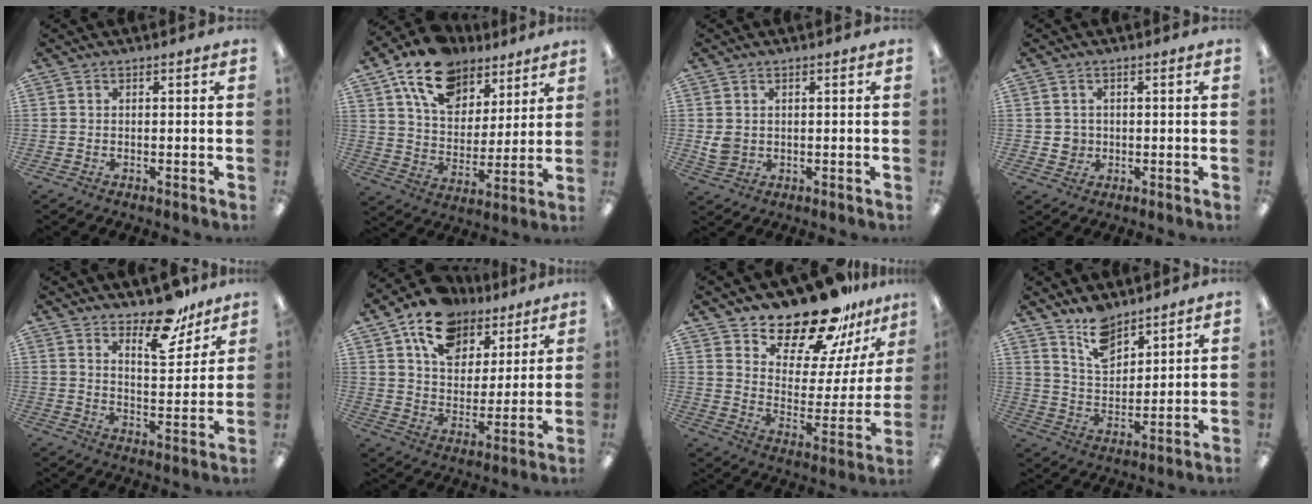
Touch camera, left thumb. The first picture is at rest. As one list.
[{"total": 16.8, "force": [11.2, 10.0, 7.4], "torque": [-0.129, -0.054, 0.206]}, {"total": 3.4, "force": [1.0, 2.8, 1.6], "torque": [-0.023, 0.000, 0.021]}, {"total": 2.7, "force": [0.3, 2.6, 0.5], "torque": [-0.006, 0.001, 0.002]}, {"total": 11.8, "force": [9.1, 4.8, 5.7], "torque": [-0.059, -0.064, 0.157]}, {"total": 15.4, "force": [10.5, 9.4, 6.3], "torque": [-0.109, -0.054, 0.192]}, {"total": 19.8, "force": [17.3, 6.6, 7.1], "torque": [-0.119, -0.133, 0.300]}, {"total": 10.2, "force": [8.2, 5.0, 3.5], "torque": [-0.067, -0.048, 0.153]}]